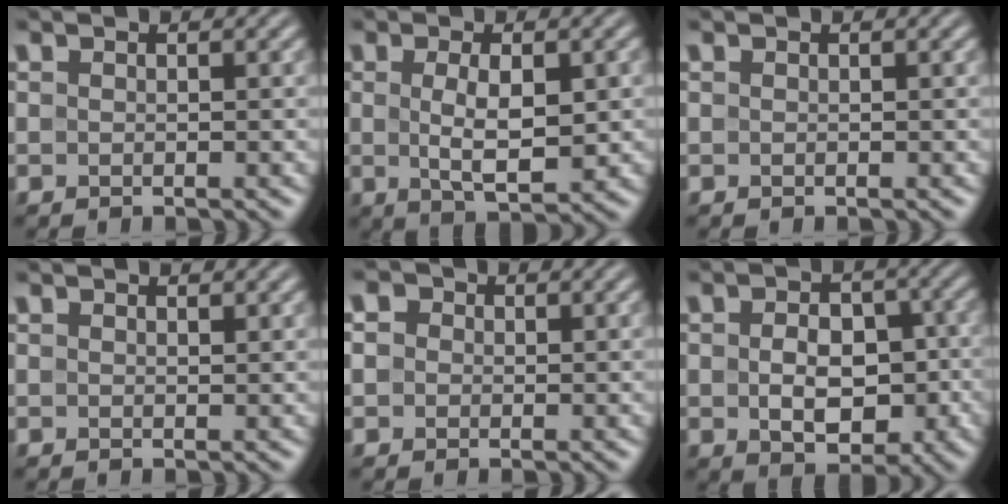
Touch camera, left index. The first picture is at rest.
{"total": 4.7, "force": [0.1, 1.8, 4.3], "torque": [-0.083, -0.005, 0.008]}
{"total": 0.0}
{"total": 0.5, "force": [0.4, 0.1, 0.2], "torque": [-0.004, 0.001, 0.009]}
{"total": 3.2, "force": [1.2, 2.5, 1.5], "torque": [-0.017, 0.023, -0.010]}
{"total": 5.8, "force": [-0.8, 3.9, 4.3], "torque": [-0.064, -0.005, -0.011]}